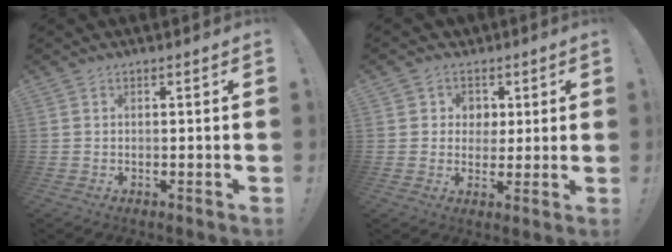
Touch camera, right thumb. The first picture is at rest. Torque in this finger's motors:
{"motor_torque": [-0.12, 0.17, -0.17, 0.17, -0.03]}